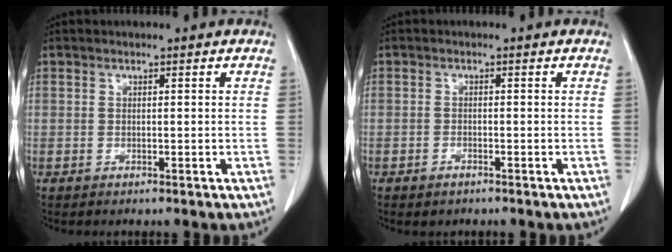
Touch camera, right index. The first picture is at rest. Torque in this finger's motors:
{"motor_torque": [0.14, -0.26, 0.00, 0.00]}